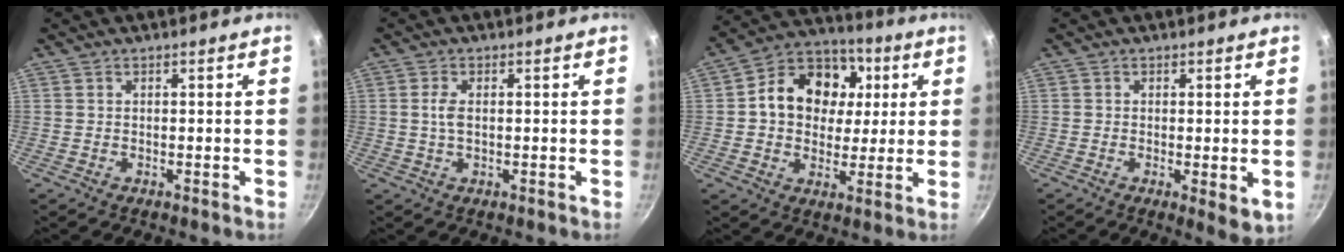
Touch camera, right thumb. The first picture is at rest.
{"total": 2.7, "force": [0.2, 1.5, 2.3], "torque": [-0.052, 0.003, 0.003]}
{"total": 15.5, "force": [2.3, 12.3, 9.2], "torque": [-0.104, 0.018, 0.031]}
{"total": 4.0, "force": [-0.8, 1.2, 3.8], "torque": [-0.058, -0.014, -0.013]}